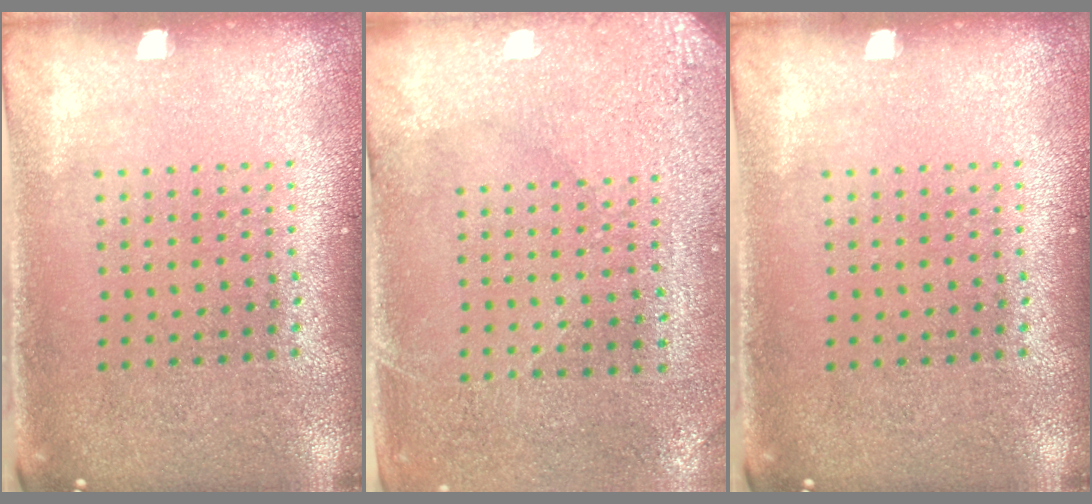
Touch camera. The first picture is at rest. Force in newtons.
{"total": 2.9, "press": 2.7, "slide": 1.1}
{"total": 0.0}